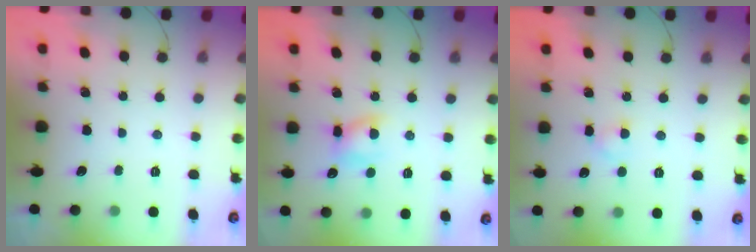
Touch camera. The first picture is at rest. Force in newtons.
{"total": 6.8, "press": 6.6, "slide": 1.8}
{"total": 2.4, "press": 2.1, "slide": 1.1}